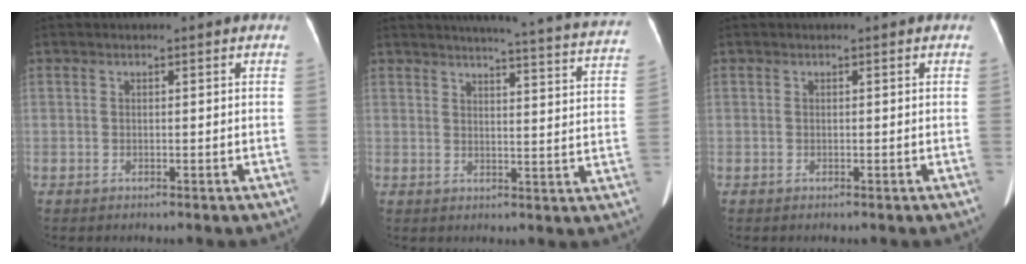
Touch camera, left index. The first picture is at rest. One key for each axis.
{"total": 23.0, "fx": 21.5, "fy": 0.4, "fz": 8.3, "tx": -0.103, "ty": -0.069, "tz": 0.235}
{"total": 0.0}